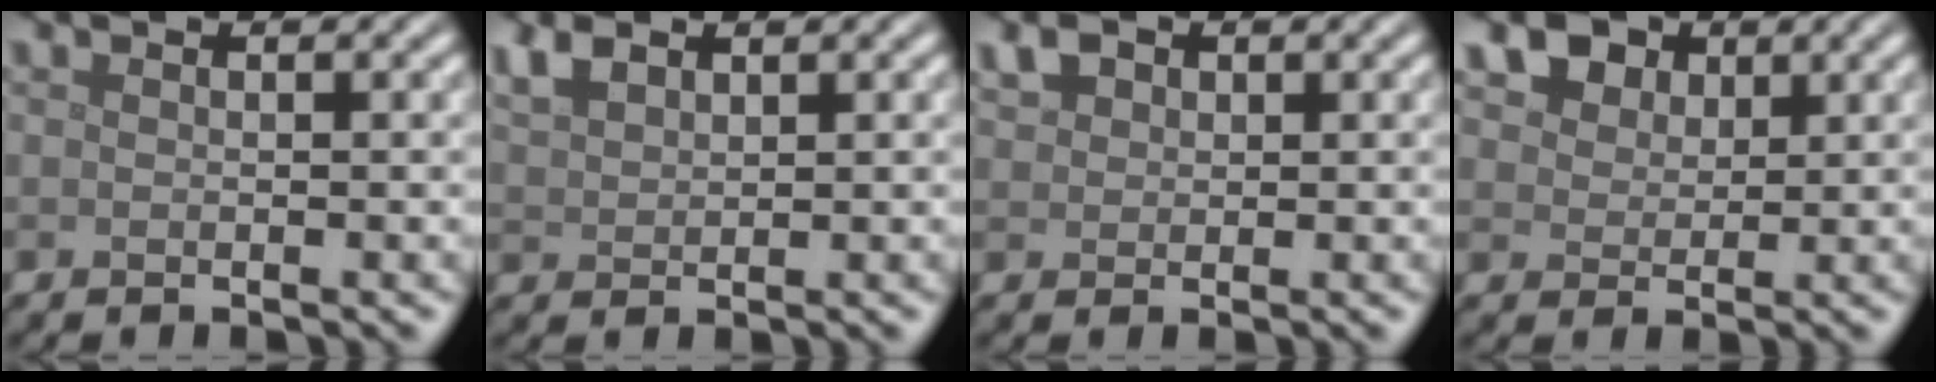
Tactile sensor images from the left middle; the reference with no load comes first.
{"total": 2.6, "force": [1.8, 1.3, 1.3], "torque": [-0.034, 0.005, 0.041]}
{"total": 1.7, "force": [0.9, 1.3, 0.6], "torque": [-0.014, 0.004, 0.015]}
{"total": 7.8, "force": [4.8, 5.0, 3.6], "torque": [-0.088, 0.015, 0.073]}